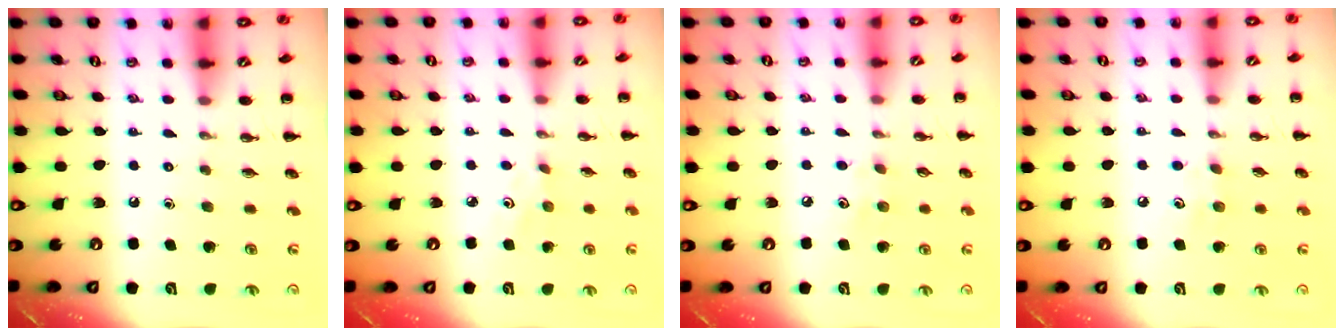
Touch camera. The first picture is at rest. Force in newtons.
{"total": 1.8, "press": 1.7, "slide": 0.6}
{"total": 4.5, "press": 4.3, "slide": 1.1}
{"total": 6.8, "press": 6.6, "slide": 1.7}